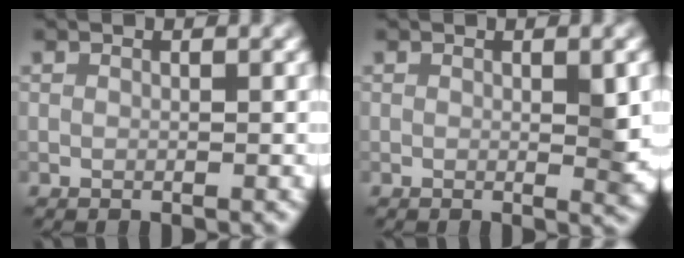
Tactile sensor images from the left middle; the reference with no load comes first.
{"total": 2.3, "force": [0.1, 0.3, 2.2], "torque": [-0.031, -0.005, 0.001]}